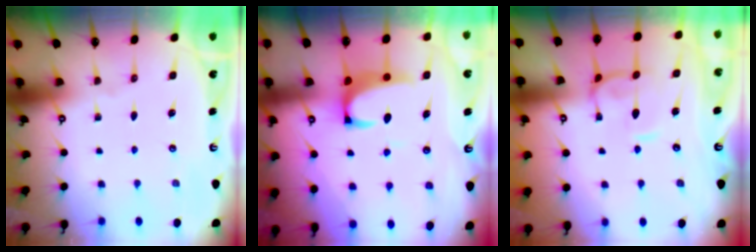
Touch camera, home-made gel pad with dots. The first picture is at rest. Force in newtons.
{"total": 2.2, "press": 2.0, "slide": 0.9}
{"total": 1.8, "press": 1.6, "slide": 0.7}